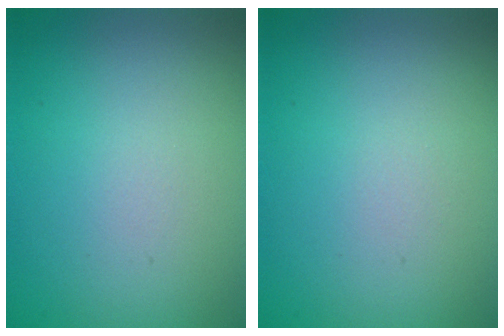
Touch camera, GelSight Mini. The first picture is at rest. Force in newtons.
{"total": 0.0}